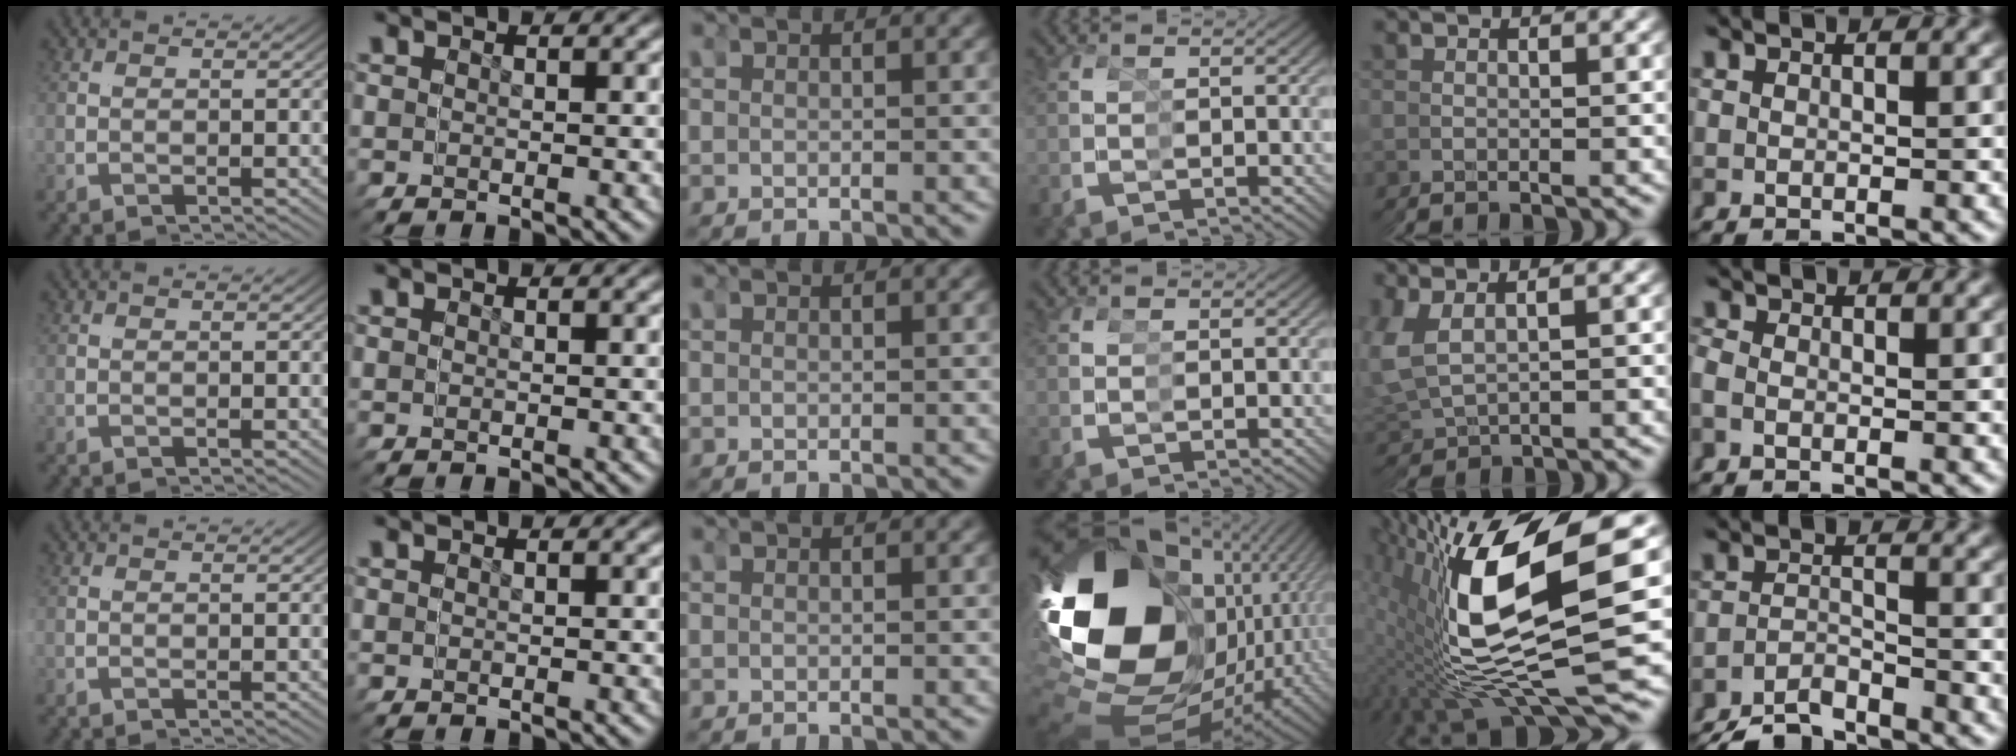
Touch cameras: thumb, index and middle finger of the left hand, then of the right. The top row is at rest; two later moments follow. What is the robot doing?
{"motion": "grasp_and_lifting", "object": "scissors"}